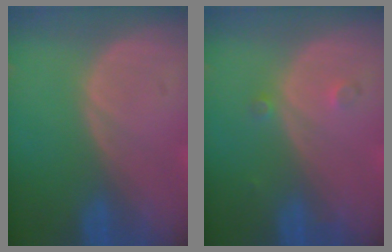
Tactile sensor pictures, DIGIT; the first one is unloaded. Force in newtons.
{"total": 1.5, "press": 1.2, "slide": 0.8}